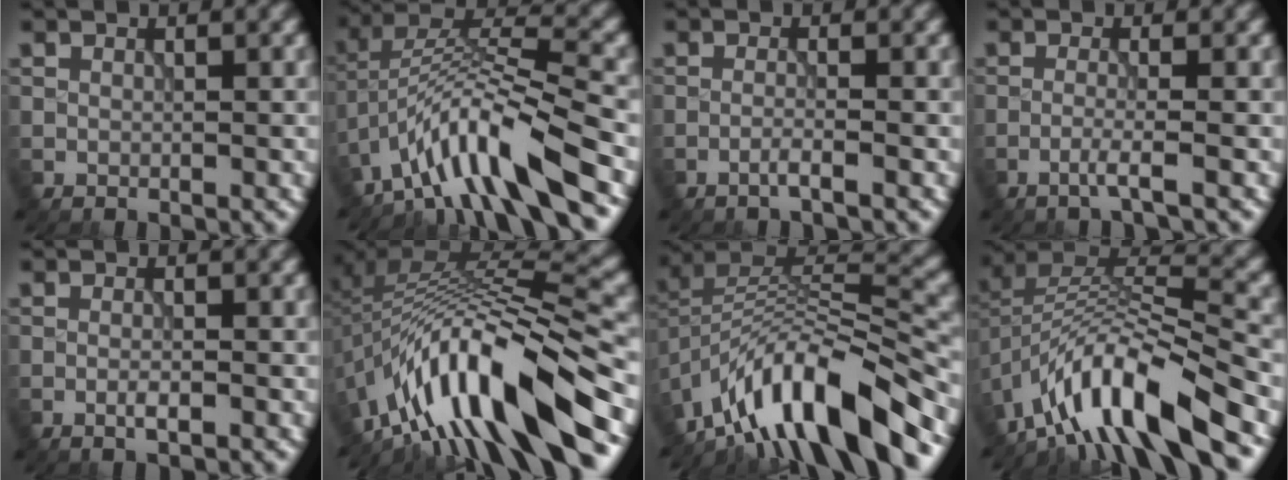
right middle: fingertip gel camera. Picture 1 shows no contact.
{"total": 10.1, "force": [-6.4, 1.9, 7.5], "torque": [-0.123, 0.014, -0.116]}
{"total": 1.3, "force": [-0.8, 0.1, 1.0], "torque": [-0.012, 0.004, -0.025]}
{"total": 1.8, "force": [-1.0, 0.1, 1.5], "torque": [-0.021, 0.004, -0.033]}
{"total": 1.1, "force": [-0.5, 0.1, 1.0], "torque": [-0.018, -0.001, -0.011]}
{"total": 13.7, "force": [-7.3, 3.6, 11.0], "torque": [-0.188, 0.021, -0.110]}
{"total": 12.4, "force": [-8.3, 3.8, 8.3], "torque": [-0.136, 0.021, -0.146]}
{"total": 11.8, "force": [-7.6, 3.2, 8.5], "torque": [-0.143, 0.016, -0.139]}